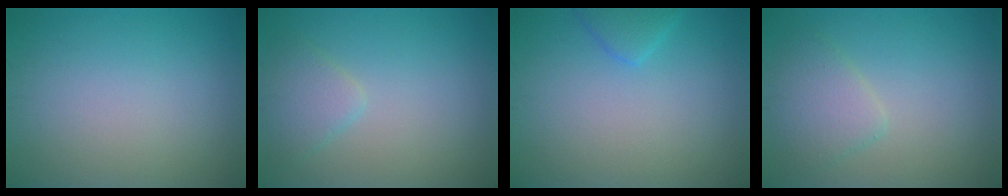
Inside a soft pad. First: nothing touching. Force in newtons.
{"total": 2.3, "press": 2.3, "slide": 0.1}
{"total": 1.7, "press": 1.7, "slide": 0.2}
{"total": 3.0, "press": 3.0, "slide": 0.2}